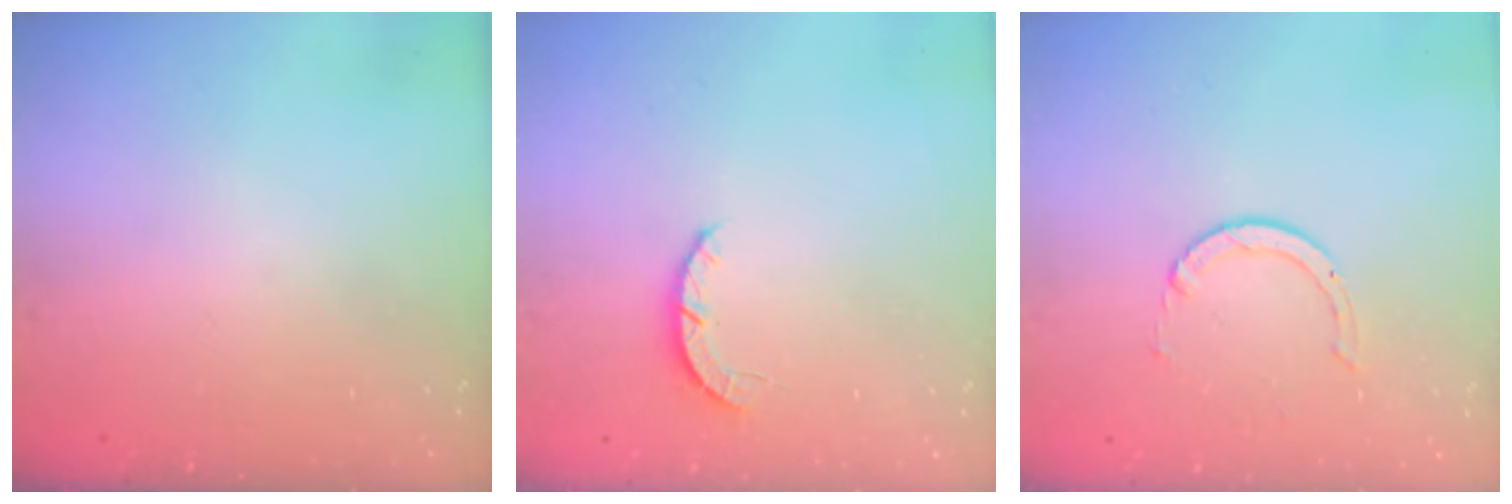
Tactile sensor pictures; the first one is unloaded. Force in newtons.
{"total": 2.8, "press": 2.8, "slide": 0.4}
{"total": 2.0, "press": 2.0, "slide": 0.2}